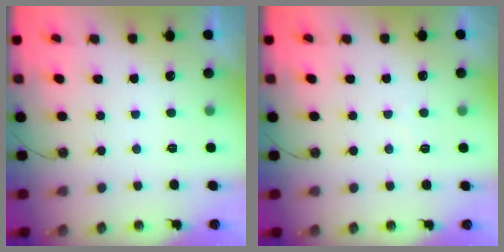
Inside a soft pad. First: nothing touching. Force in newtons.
{"total": 2.7, "press": 2.7, "slide": 0.3}